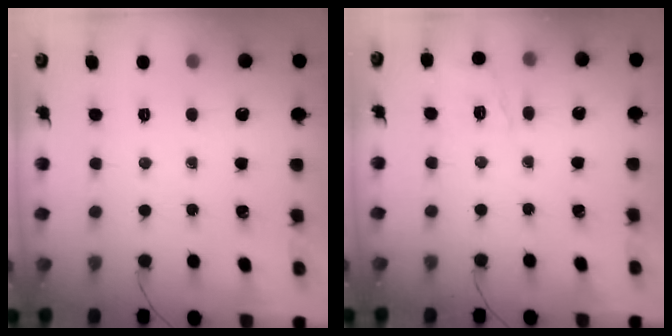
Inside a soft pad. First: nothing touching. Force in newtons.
{"total": 9.6, "press": 9.5, "slide": 1.5}